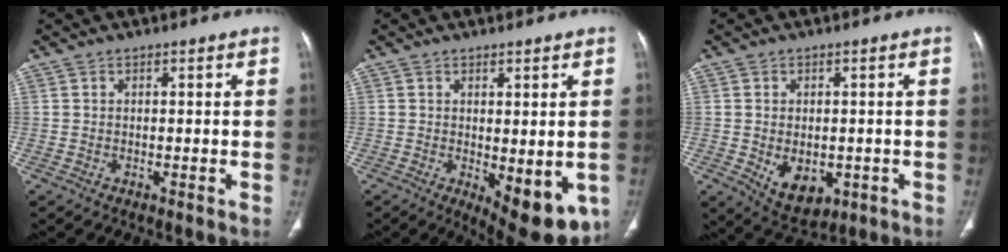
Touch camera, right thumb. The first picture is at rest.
{"total": 10.7, "force": [-2.7, 4.4, 9.4], "torque": [-0.100, -0.021, -0.022]}
{"total": 7.8, "force": [-1.8, 5.2, 5.5], "torque": [-0.063, -0.003, -0.010]}